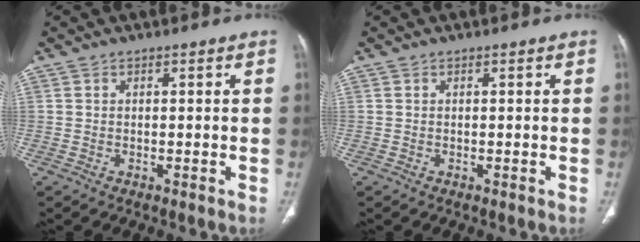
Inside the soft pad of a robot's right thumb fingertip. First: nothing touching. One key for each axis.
{"total": 0.0}